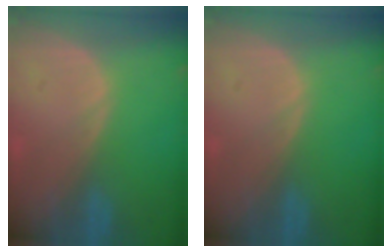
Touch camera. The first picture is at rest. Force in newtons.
{"total": 0.0}